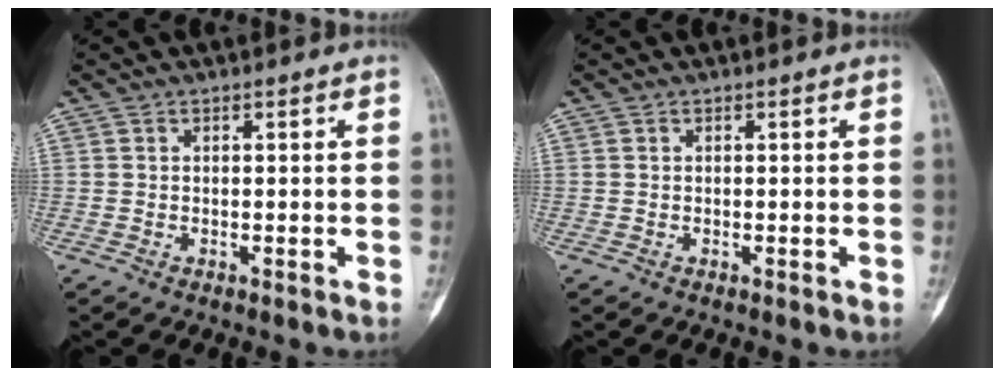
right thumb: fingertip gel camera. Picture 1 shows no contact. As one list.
[{"total": 0.0}]